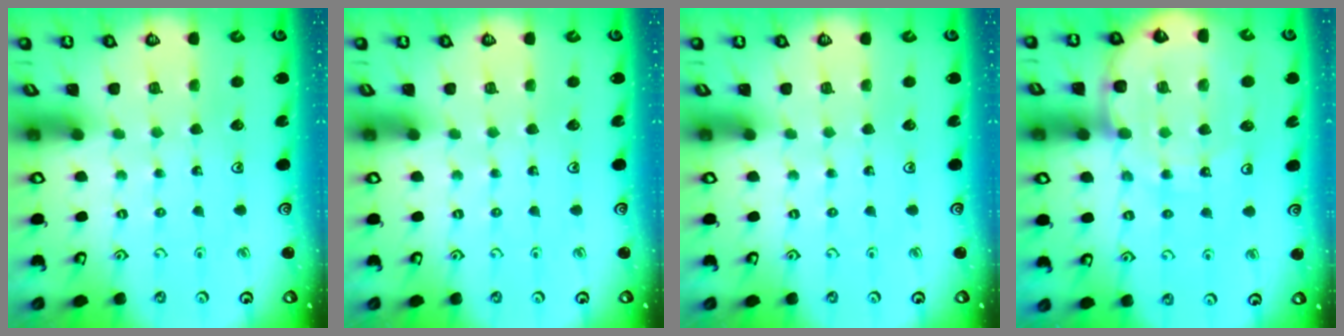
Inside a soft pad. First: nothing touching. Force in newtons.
{"total": 0.0}
{"total": 0.0}
{"total": 11.9, "press": 11.5, "slide": 3.2}